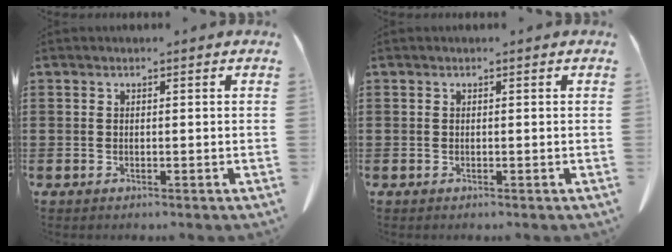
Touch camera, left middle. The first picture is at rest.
{"total": 0.0}